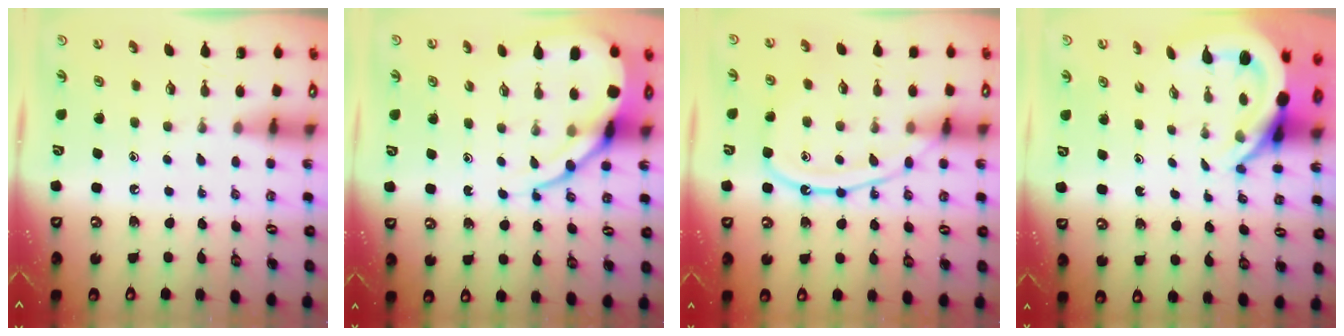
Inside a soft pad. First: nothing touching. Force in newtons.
{"total": 12.2, "press": 12.2, "slide": 1.3}
{"total": 12.1, "press": 12.0, "slide": 1.5}
{"total": 7.1, "press": 7.0, "slide": 1.1}